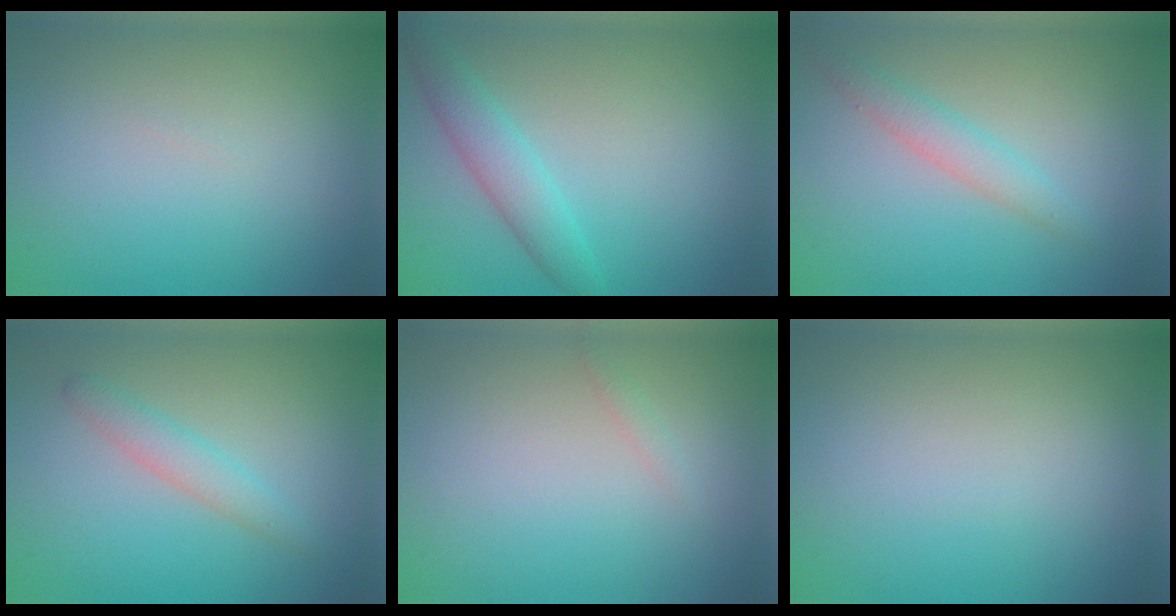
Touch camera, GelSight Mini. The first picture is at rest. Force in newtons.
{"total": 3.0, "press": 3.0, "slide": 0.1}
{"total": 2.3, "press": 2.3, "slide": 0.0}
{"total": 2.1, "press": 2.1, "slide": 0.1}
{"total": 0.6, "press": 0.6, "slide": 0.1}
{"total": 0.0}